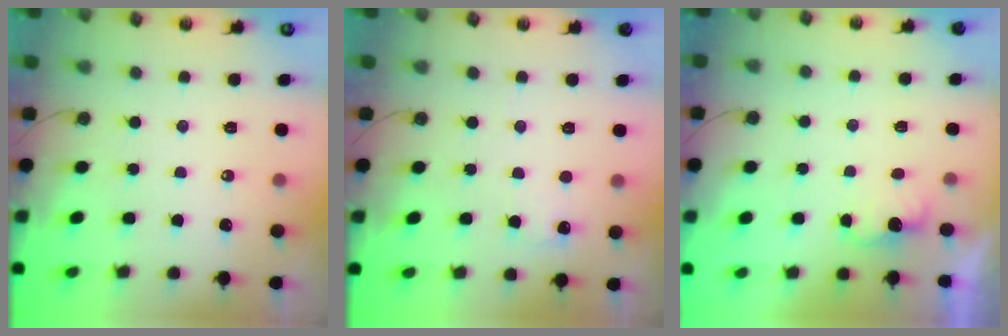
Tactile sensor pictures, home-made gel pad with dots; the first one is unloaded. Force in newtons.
{"total": 5.2, "press": 5.0, "slide": 1.1}
{"total": 2.6, "press": 2.5, "slide": 0.9}